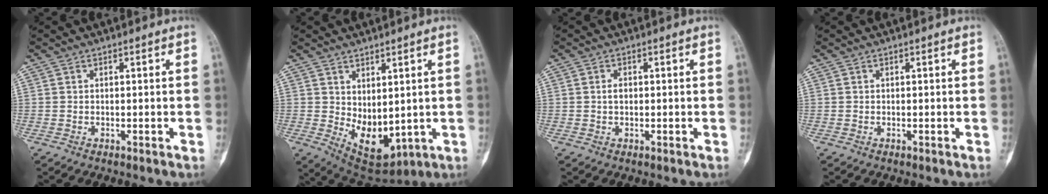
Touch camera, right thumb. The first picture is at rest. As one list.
[{"total": 9.3, "force": [0.1, 5.3, 7.7], "torque": [-0.096, -0.020, 0.031]}, {"total": 1.4, "force": [0.1, 0.9, 1.1], "torque": [-0.015, 0.003, 0.001]}, {"total": 0.0}]